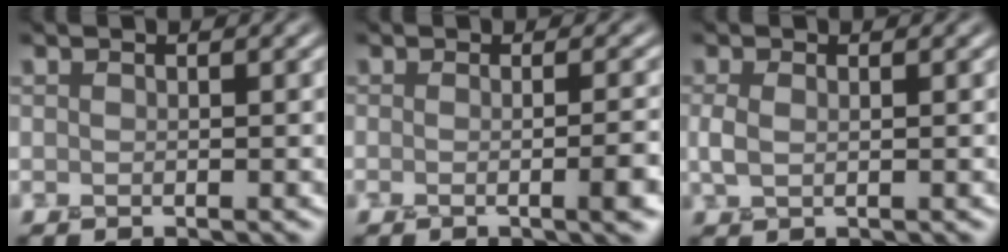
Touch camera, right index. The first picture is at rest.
{"total": 3.1, "force": [-0.6, 0.8, 2.9], "torque": [-0.027, -0.002, -0.011]}
{"total": 1.1, "force": [0.0, 0.6, 1.0], "torque": [-0.027, -0.004, 0.002]}